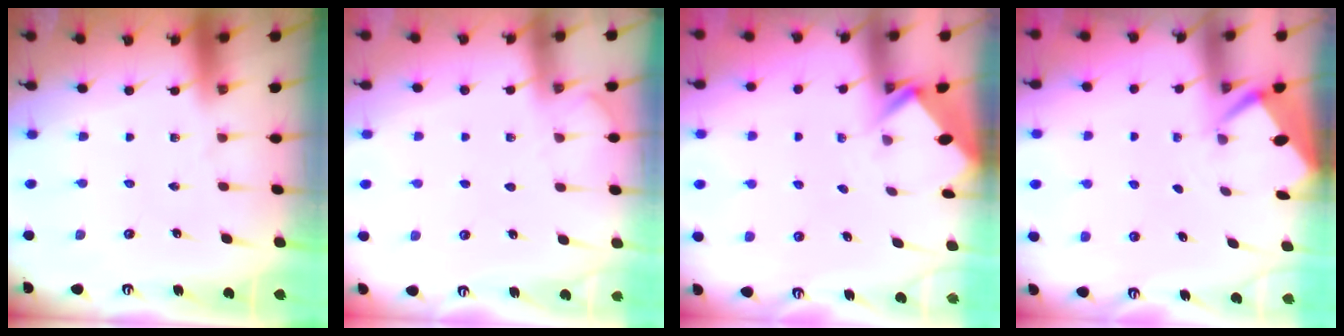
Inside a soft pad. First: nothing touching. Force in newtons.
{"total": 2.3, "press": 2.3, "slide": 0.3}
{"total": 2.9, "press": 2.9, "slide": 0.2}
{"total": 2.6, "press": 2.6, "slide": 0.1}